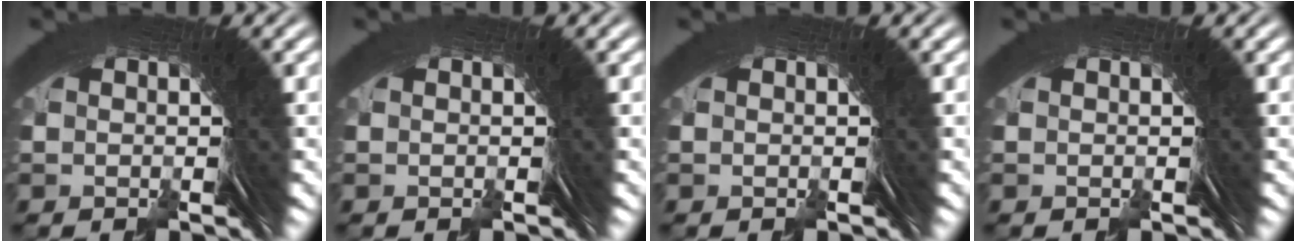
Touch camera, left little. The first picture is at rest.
{"total": 0.0}
{"total": 0.0}
{"total": 0.0}